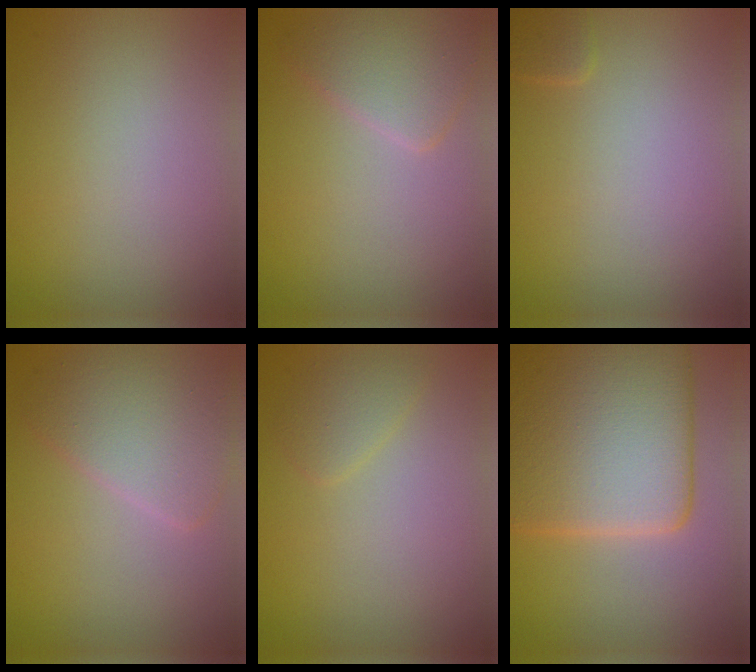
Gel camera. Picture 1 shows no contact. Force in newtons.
{"total": 2.9, "press": 2.9, "slide": 0.1}
{"total": 0.9, "press": 0.8, "slide": 0.1}
{"total": 4.4, "press": 4.4, "slide": 0.1}
{"total": 1.4, "press": 1.4, "slide": 0.1}
{"total": 12.9, "press": 12.9, "slide": 0.7}